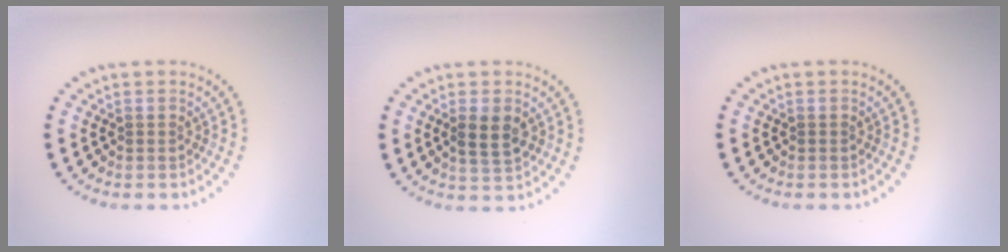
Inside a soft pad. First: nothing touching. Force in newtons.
{"total": 2.8, "press": 2.8, "slide": 0.4}
{"total": 0.0}